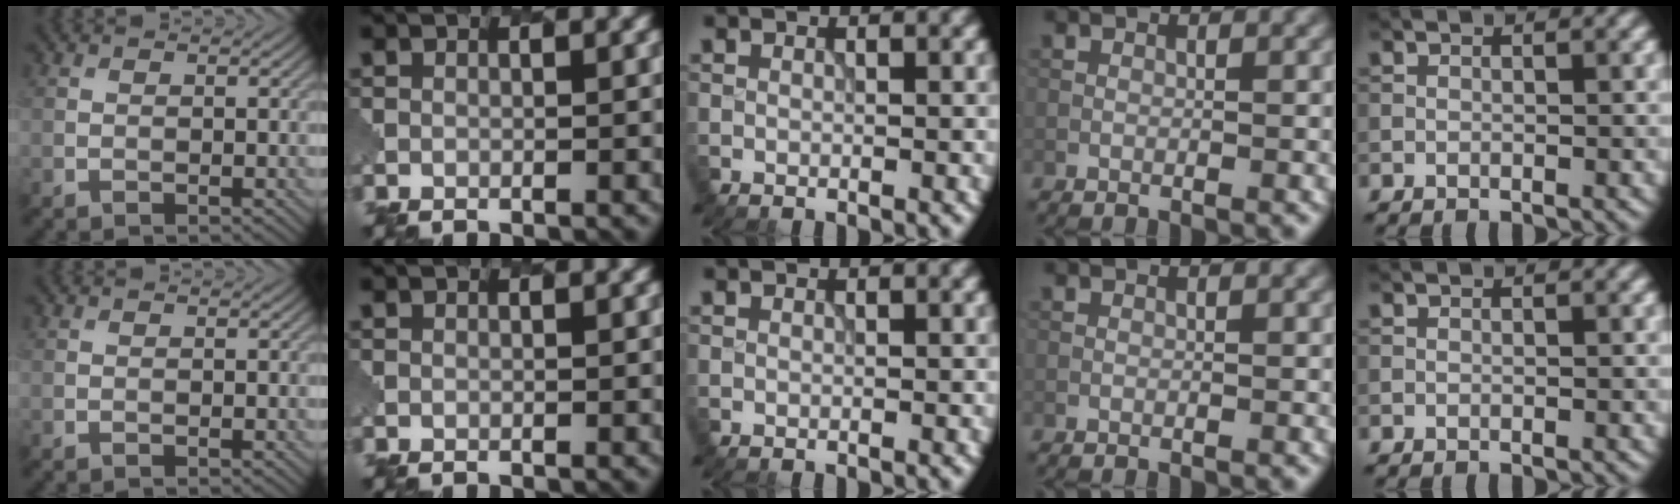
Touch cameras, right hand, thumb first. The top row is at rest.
{}